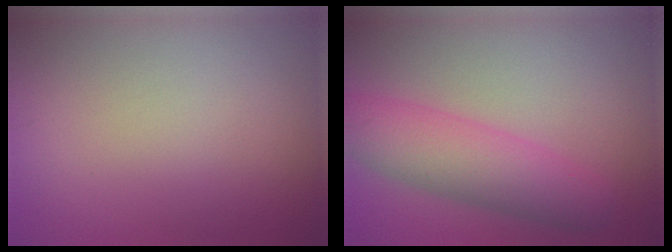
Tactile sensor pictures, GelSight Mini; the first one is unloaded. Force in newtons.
{"total": 5.6, "press": 5.6, "slide": 0.2}